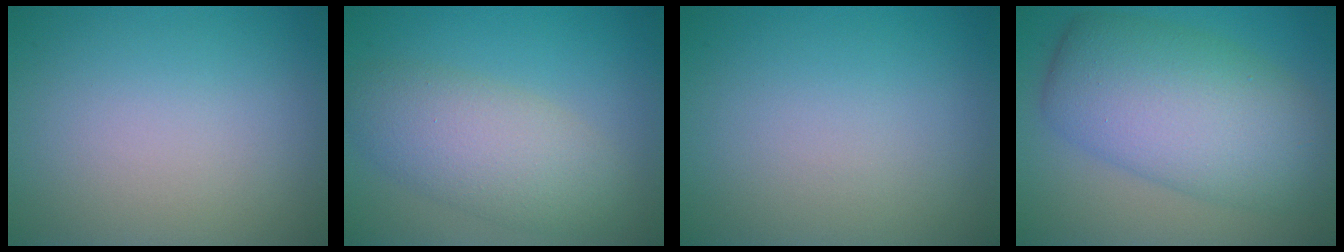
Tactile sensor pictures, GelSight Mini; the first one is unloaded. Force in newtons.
{"total": 5.5, "press": 5.5, "slide": 0.2}
{"total": 0.0}
{"total": 9.4, "press": 9.4, "slide": 0.1}